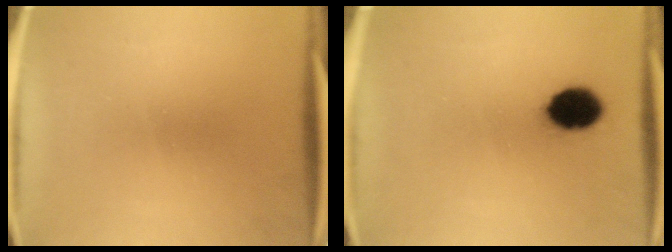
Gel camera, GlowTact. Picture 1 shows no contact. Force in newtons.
{"total": 8.6}